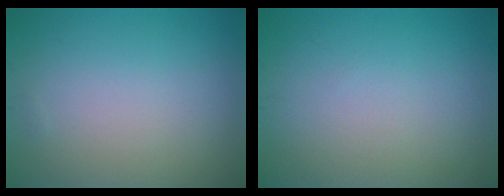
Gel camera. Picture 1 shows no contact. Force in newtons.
{"total": 0.0}